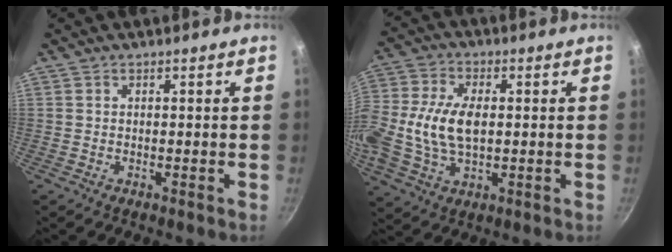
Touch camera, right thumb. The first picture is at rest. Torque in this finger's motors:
{"motor_torque": [0.53, 0.59, 1.10, -0.16, 0.53]}